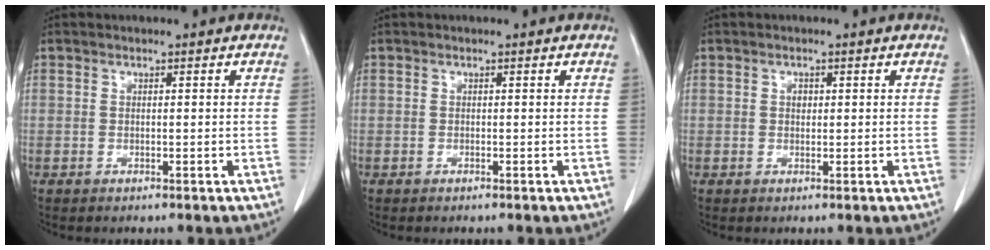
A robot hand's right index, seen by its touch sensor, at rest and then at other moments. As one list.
[{"total": 0.0}, {"total": 1.0, "force": [0.2, 0.7, 0.6], "torque": [-0.010, 0.002, 0.003]}]